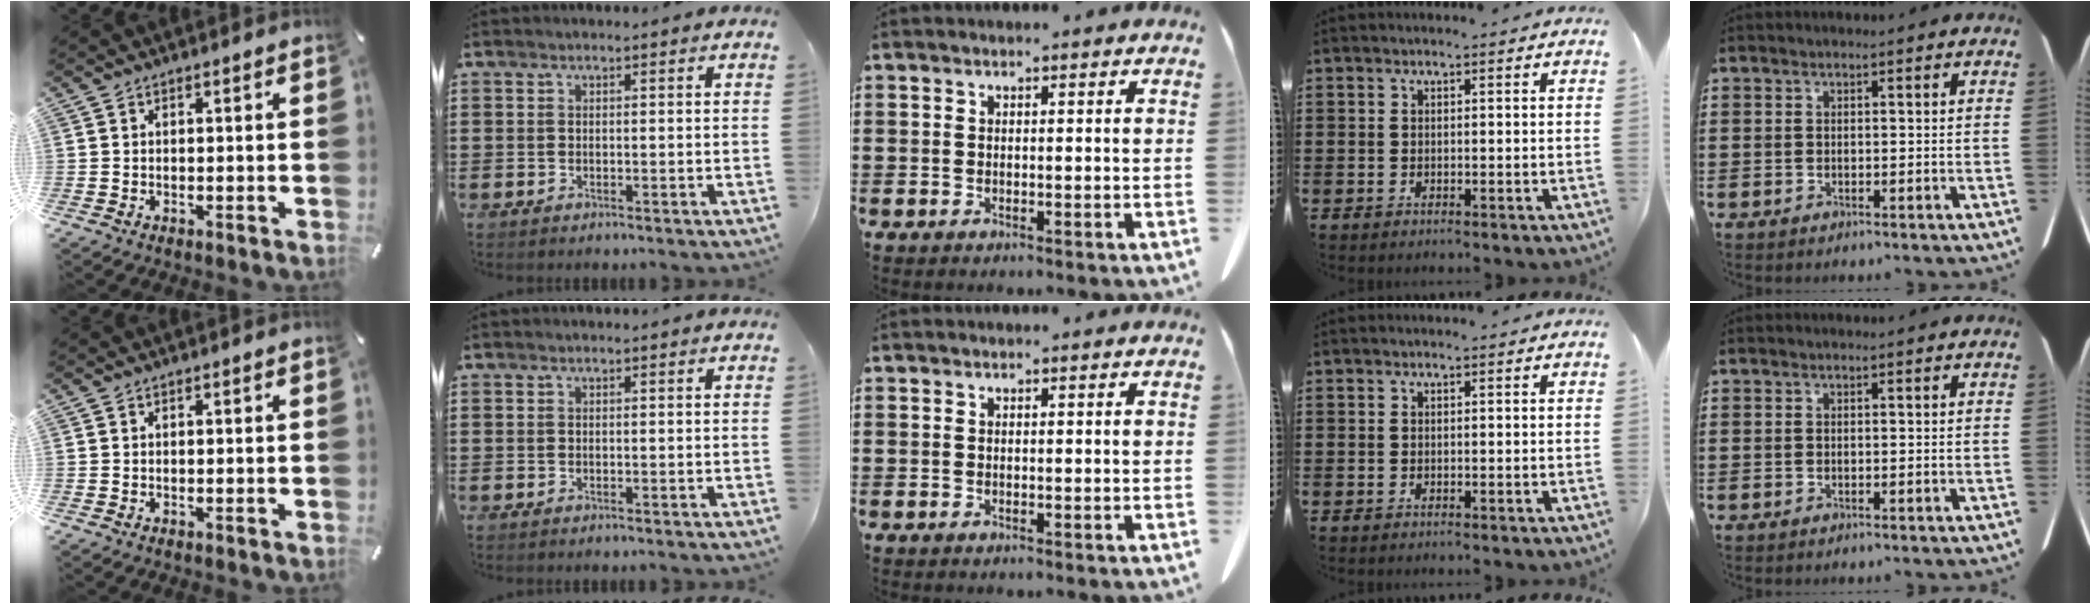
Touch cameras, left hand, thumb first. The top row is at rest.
{}